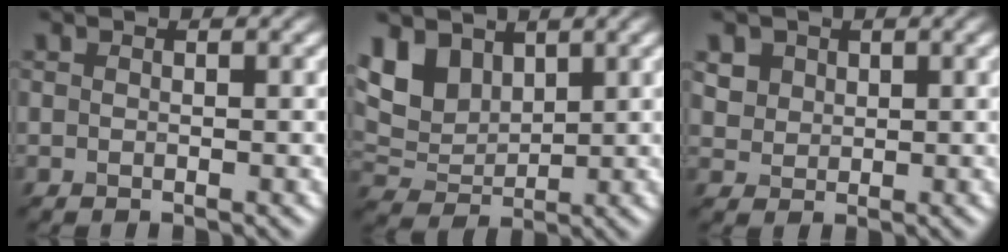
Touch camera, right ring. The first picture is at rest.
{"total": 3.5, "force": [2.5, 2.2, 1.2], "torque": [-0.056, 0.000, 0.074]}
{"total": 1.4, "force": [1.0, 0.9, -0.3], "torque": [-0.026, 0.003, 0.047]}